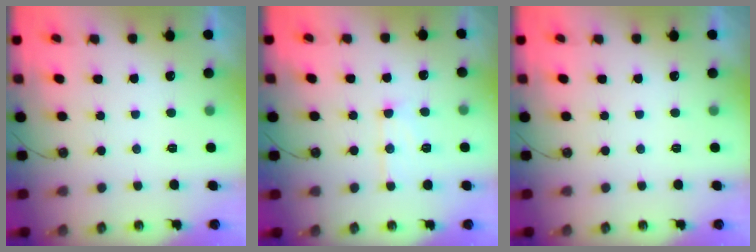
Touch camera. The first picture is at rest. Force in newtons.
{"total": 9.4, "press": 9.4, "slide": 0.9}
{"total": 0.0}